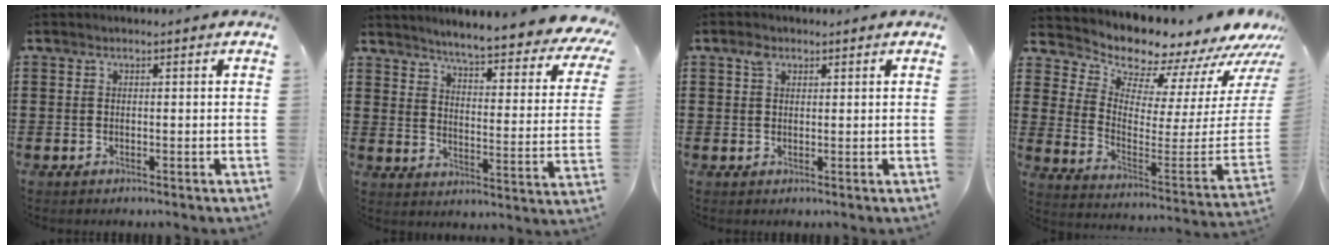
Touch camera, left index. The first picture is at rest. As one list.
[{"total": 5.0, "force": [4.3, -0.7, 2.4], "torque": [-0.059, -0.044, 0.063]}, {"total": 1.9, "force": [1.1, 1.2, 1.0], "torque": [-0.023, 0.004, 0.021]}, {"total": 8.4, "force": [8.3, 0.8, 0.3], "torque": [-0.026, -0.105, 0.137]}]